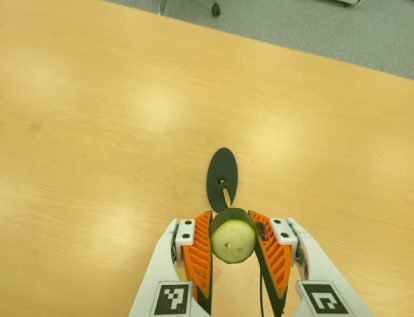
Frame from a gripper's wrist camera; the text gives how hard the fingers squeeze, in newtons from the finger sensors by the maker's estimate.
{"total": 10.9, "left": 10.0, "right": 11.9}